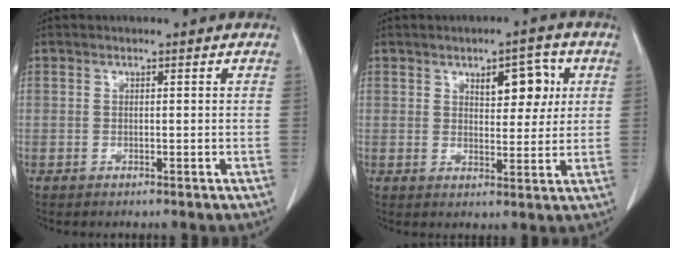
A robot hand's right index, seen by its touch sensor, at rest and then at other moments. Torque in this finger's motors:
{"motor_torque": [0.27, 0.26, 0.12, 0.03]}